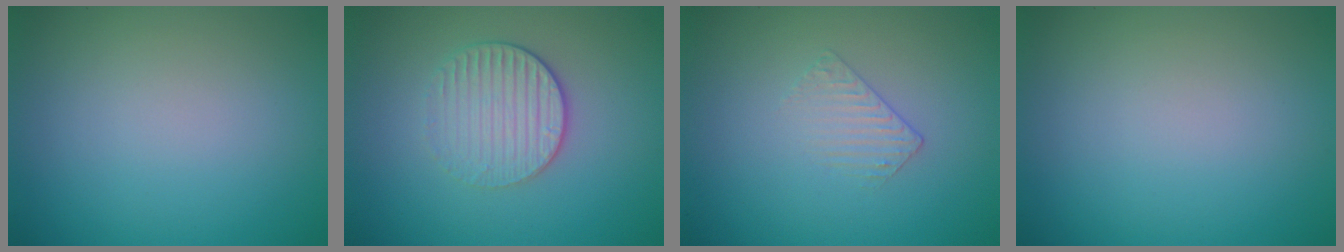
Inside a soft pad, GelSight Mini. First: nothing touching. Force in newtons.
{"total": 3.1, "press": 2.7, "slide": 1.5}
{"total": 1.0, "press": 0.3, "slide": 1.0}
{"total": 0.0}